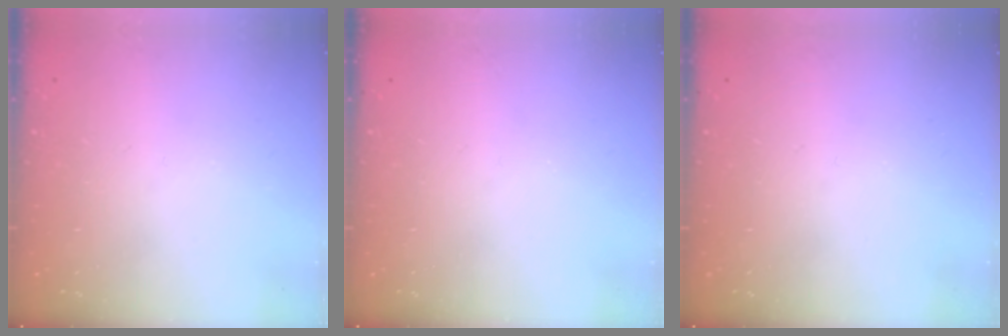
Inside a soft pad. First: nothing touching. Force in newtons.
{"total": 0.0}
{"total": 0.0}